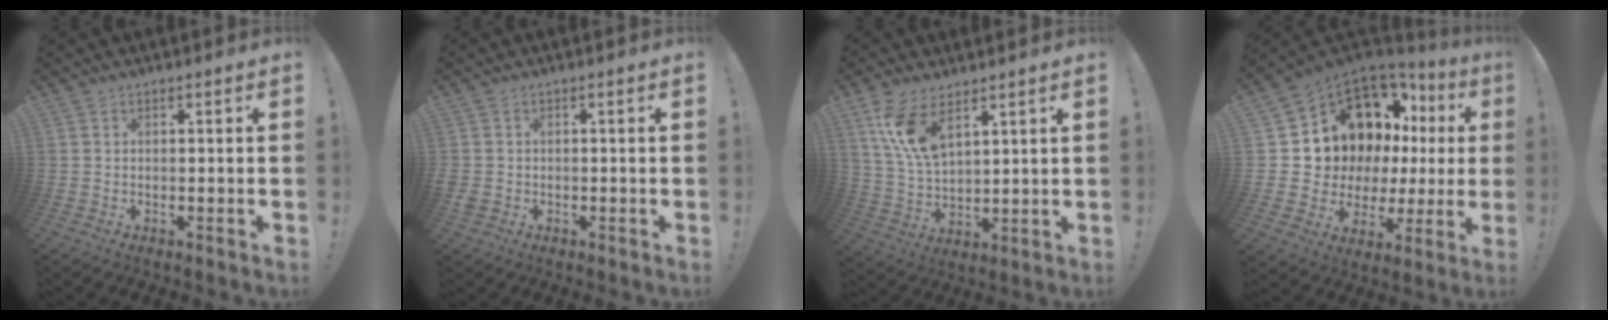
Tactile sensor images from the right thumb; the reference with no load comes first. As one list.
[{"total": 2.1, "force": [-0.5, 1.8, 0.9], "torque": [-0.025, 0.001, -0.008]}, {"total": 11.4, "force": [7.0, 5.0, 7.5], "torque": [-0.153, -0.025, 0.131]}, {"total": 13.0, "force": [7.3, 8.5, 6.6], "torque": [-0.104, -0.072, 0.153]}]